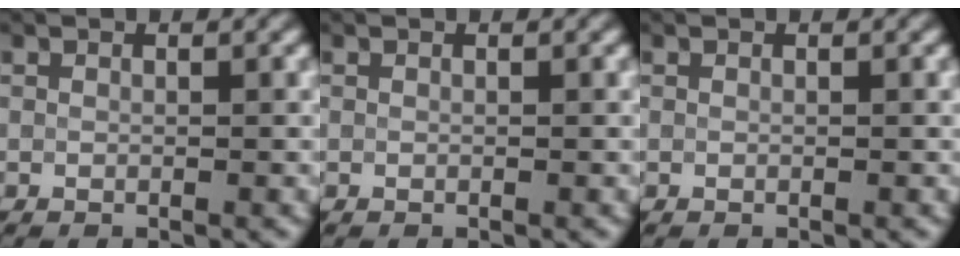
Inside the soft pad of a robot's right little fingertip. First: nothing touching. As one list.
[{"total": 0.0}, {"total": 0.0}]